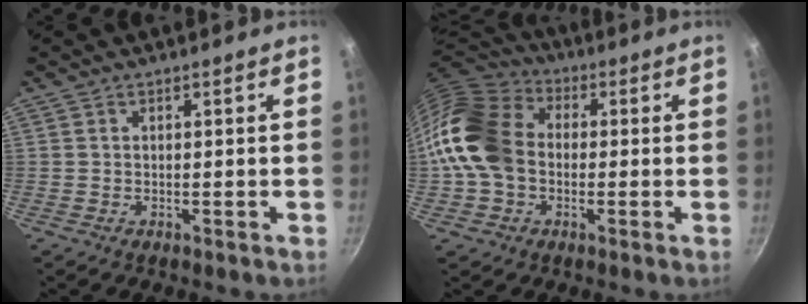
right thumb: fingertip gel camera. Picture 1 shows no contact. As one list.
[{"total": 16.9, "force": [-0.8, 13.1, 10.7], "torque": [-0.188, 0.034, -0.029]}]